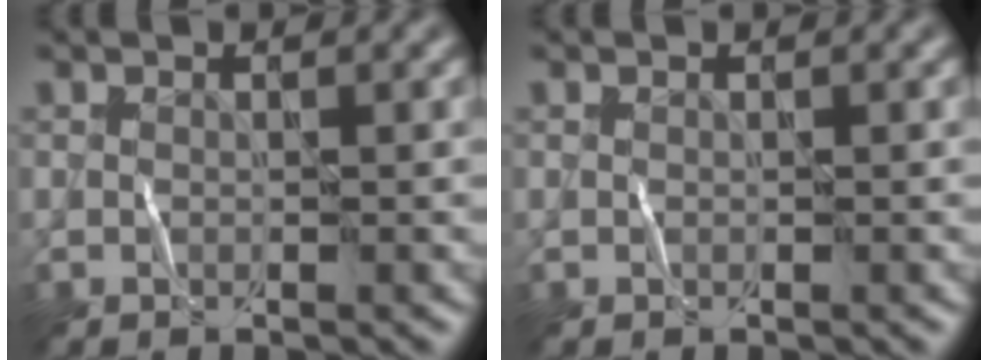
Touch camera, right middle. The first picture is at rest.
{"total": 0.0}